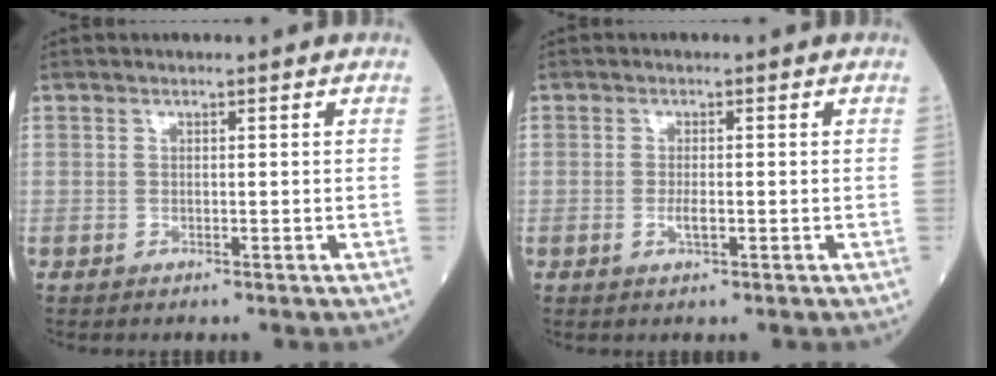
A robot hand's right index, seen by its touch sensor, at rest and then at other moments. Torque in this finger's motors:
{"motor_torque": [0.30, -0.10, 0.21, 0.05]}